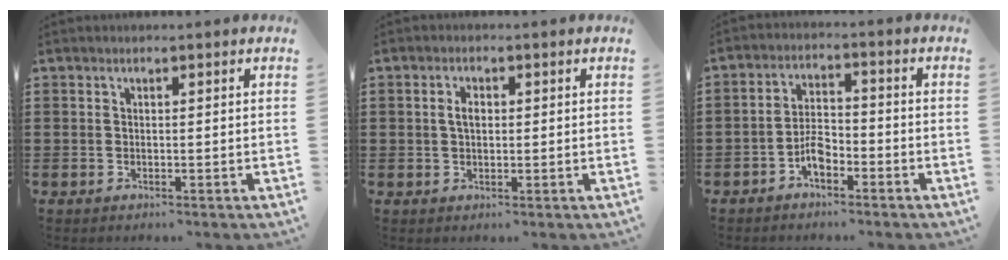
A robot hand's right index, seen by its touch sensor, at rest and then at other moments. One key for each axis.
{"total": 2.3, "fx": 0.3, "fy": 1.2, "fz": 1.9, "tx": -0.040, "ty": 0.008, "tz": 0.004}
{"total": 4.4, "fx": -2.5, "fy": 2.2, "fz": 2.9, "tx": -0.065, "ty": 0.005, "tz": -0.051}